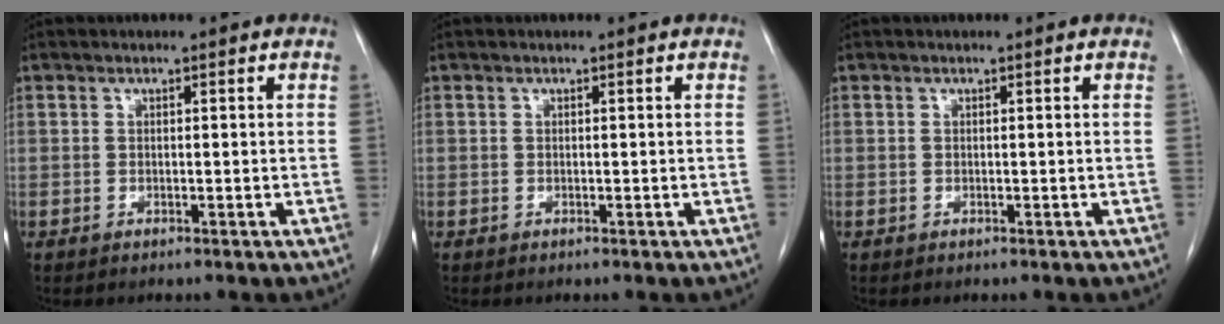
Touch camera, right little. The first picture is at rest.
{"total": 0.0}
{"total": 0.0}